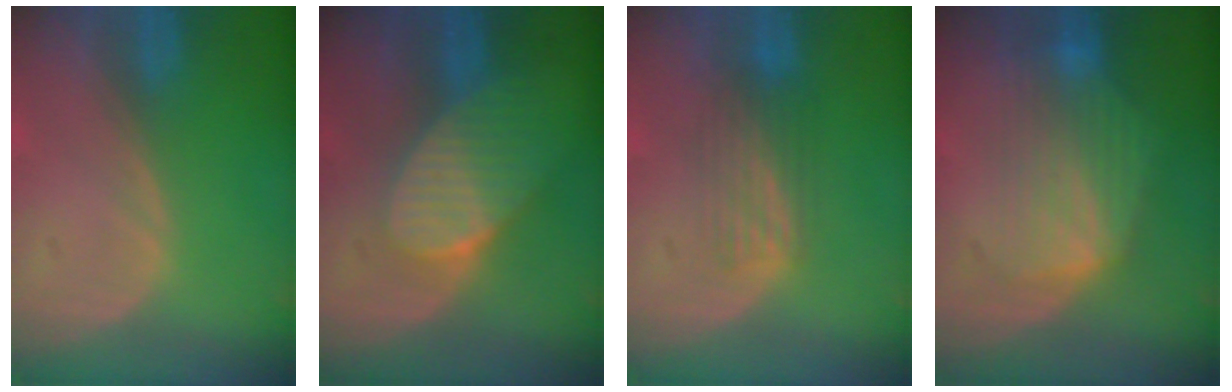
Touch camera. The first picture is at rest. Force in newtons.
{"total": 7.4, "press": 6.7, "slide": 3.1}
{"total": 4.1, "press": 4.1, "slide": 0.1}
{"total": 7.4, "press": 7.3, "slide": 1.5}